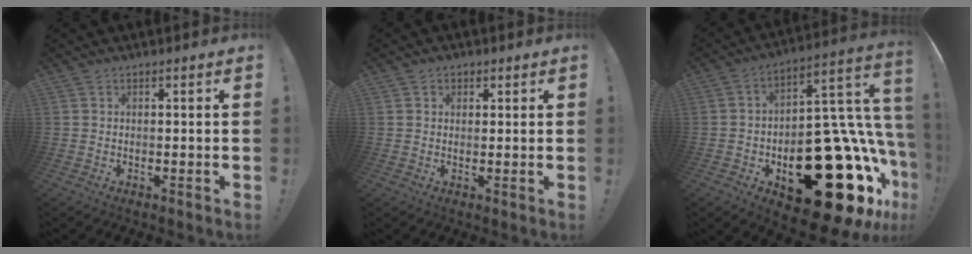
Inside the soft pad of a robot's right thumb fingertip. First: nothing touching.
{"total": 1.7, "force": [0.8, 1.5, 0.3], "torque": [0.005, -0.003, 0.013]}
{"total": 36.1, "force": [-12.1, 18.8, 28.4], "torque": [-0.341, 0.048, -0.142]}